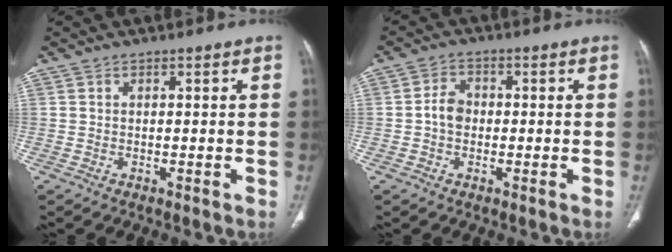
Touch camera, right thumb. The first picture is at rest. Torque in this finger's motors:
{"motor_torque": [0.55, 0.94, 0.46, -0.30, -0.02]}